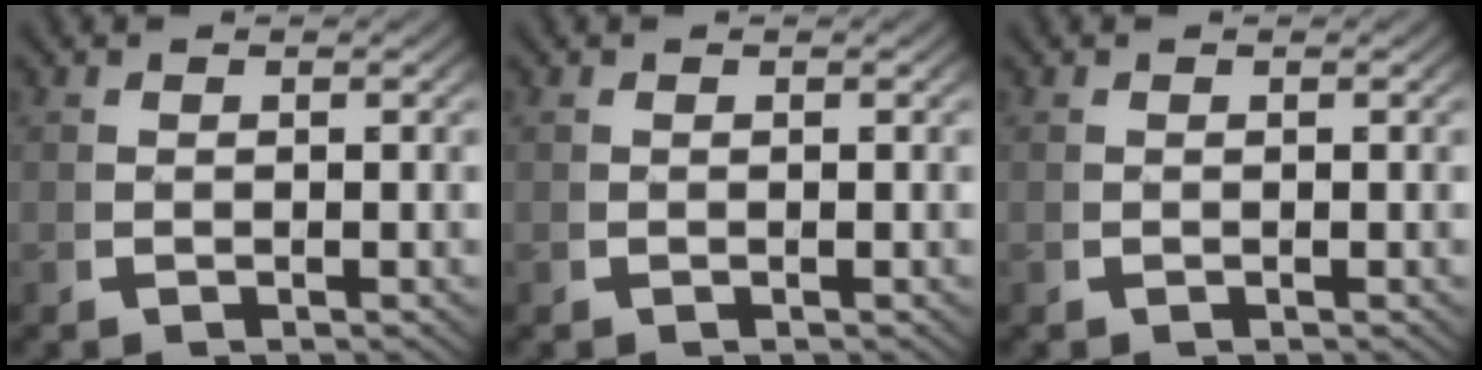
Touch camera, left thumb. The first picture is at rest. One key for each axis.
{"total": 0.0}
{"total": 0.0}